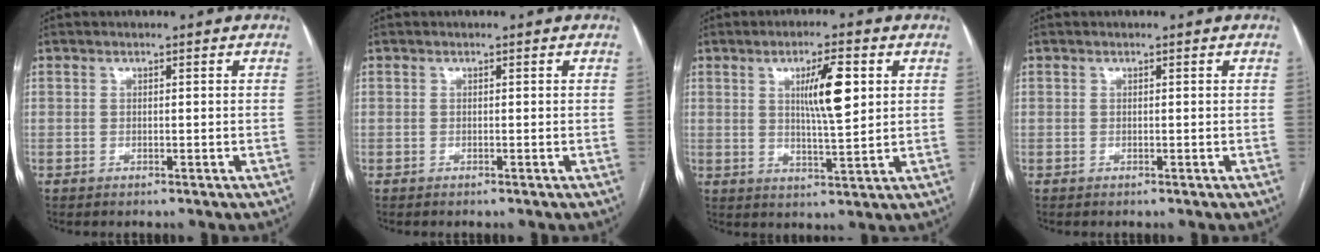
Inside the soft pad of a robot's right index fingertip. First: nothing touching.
{"total": 0.0}
{"total": 7.8, "force": [2.3, 1.0, 7.4], "torque": [-0.124, 0.001, 0.039]}
{"total": 0.0}